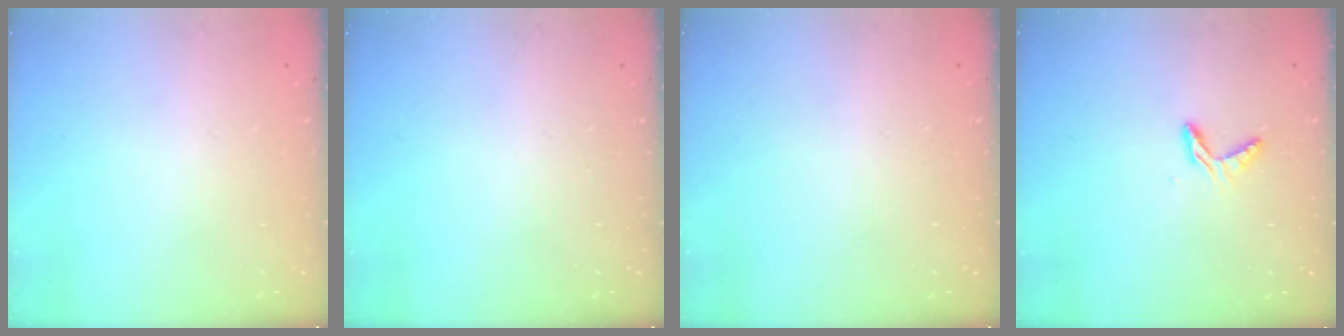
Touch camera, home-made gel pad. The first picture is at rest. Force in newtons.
{"total": 0.0}
{"total": 0.0}
{"total": 4.5, "press": 4.5, "slide": 0.3}